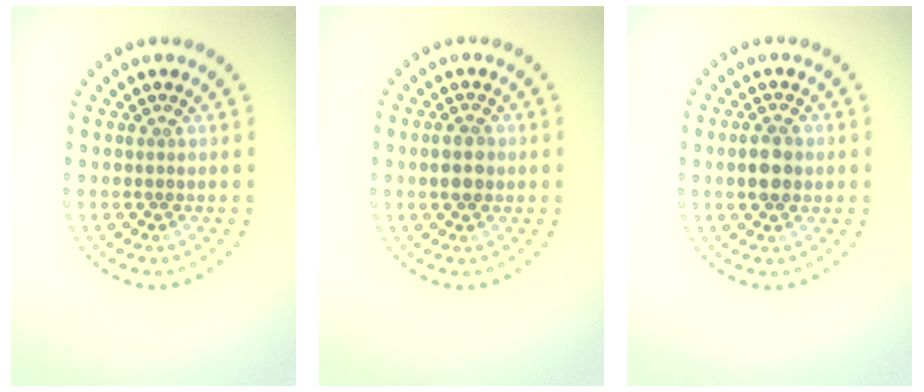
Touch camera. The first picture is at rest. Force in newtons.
{"total": 2.6, "press": 2.6, "slide": 0.1}
{"total": 2.9, "press": 2.9, "slide": 0.1}